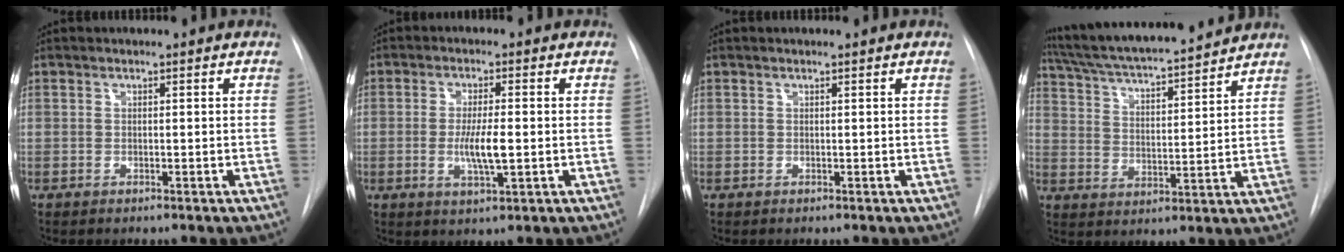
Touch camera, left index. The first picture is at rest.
{"total": 5.5, "force": [-1.1, 0.9, 5.3], "torque": [-0.103, -0.014, -0.020]}
{"total": 0.0}
{"total": 17.7, "force": [16.0, 1.2, 7.6], "torque": [-0.133, 0.016, 0.252]}